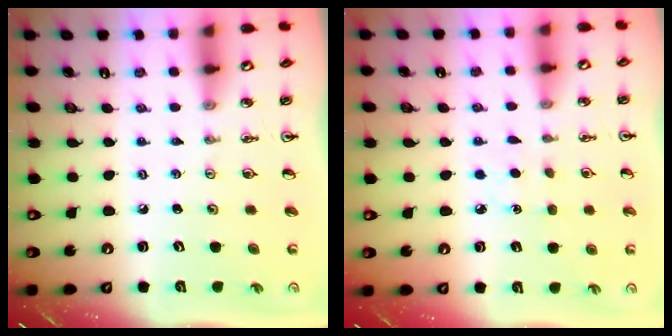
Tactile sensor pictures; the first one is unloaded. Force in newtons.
{"total": 3.6, "press": 3.6, "slide": 0.5}